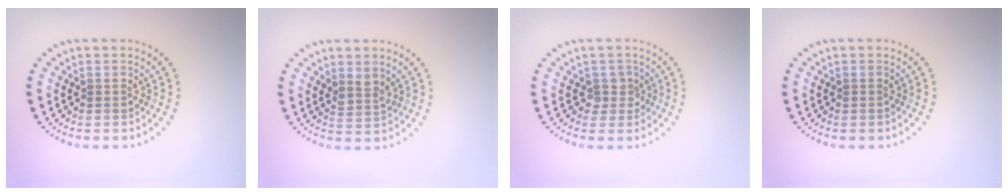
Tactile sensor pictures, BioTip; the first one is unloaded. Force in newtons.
{"total": 1.4, "press": 1.1, "slide": 0.9}
{"total": 1.6, "press": 1.2, "slide": 1.1}
{"total": 0.0}